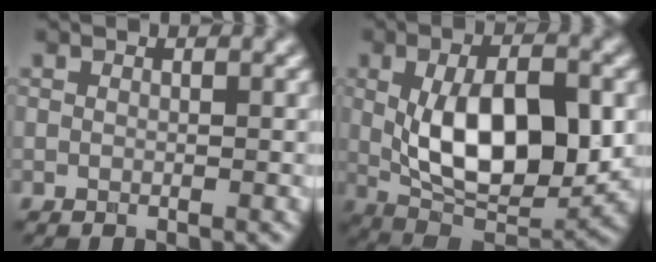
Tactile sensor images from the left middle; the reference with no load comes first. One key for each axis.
{"total": 10.8, "fx": -0.2, "fy": 4.9, "fz": 9.6, "tx": -0.163, "ty": -0.007, "tz": 0.005}